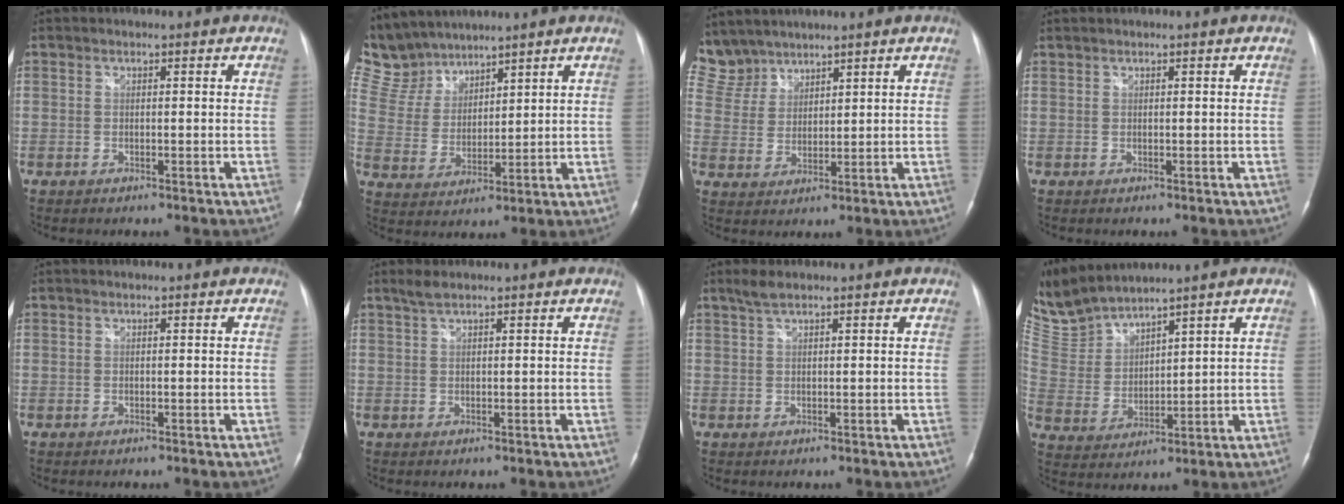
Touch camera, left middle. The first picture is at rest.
{"total": 10.5, "force": [9.7, 3.7, 1.2], "torque": [-0.046, 0.017, 0.212]}
{"total": 8.2, "force": [7.3, 3.6, 0.1], "torque": [-0.012, 0.011, 0.162]}
{"total": 0.0}
{"total": 0.0}
{"total": 1.8, "force": [1.4, 0.2, 1.0], "torque": [-0.028, 0.009, 0.032]}
{"total": 2.2, "force": [1.7, 0.4, 1.3], "torque": [-0.034, 0.009, 0.037]}
{"total": 10.6, "force": [10.4, 0.5, 2.1], "torque": [-0.074, 0.010, 0.232]}